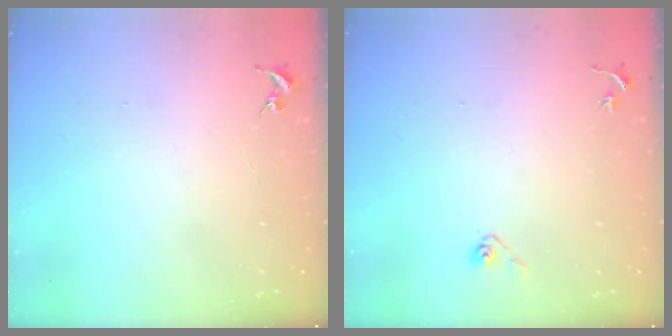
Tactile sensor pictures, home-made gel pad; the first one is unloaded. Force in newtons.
{"total": 3.6, "press": 3.3, "slide": 1.5}